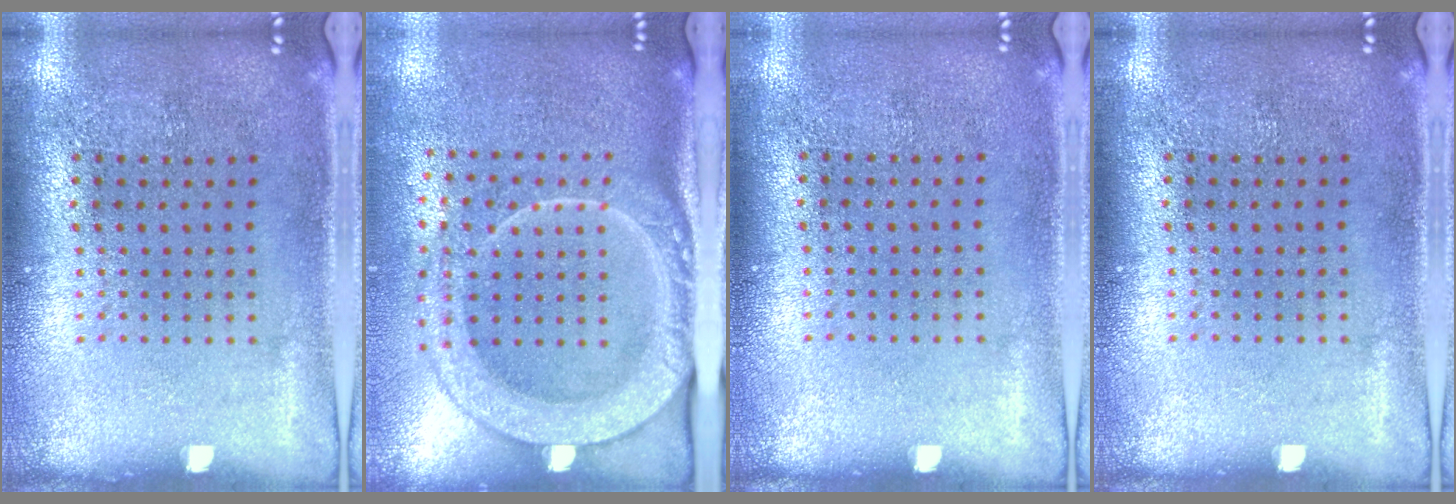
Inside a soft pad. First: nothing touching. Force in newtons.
{"total": 2.5, "press": 2.0, "slide": 1.5}
{"total": 0.0}
{"total": 0.0}